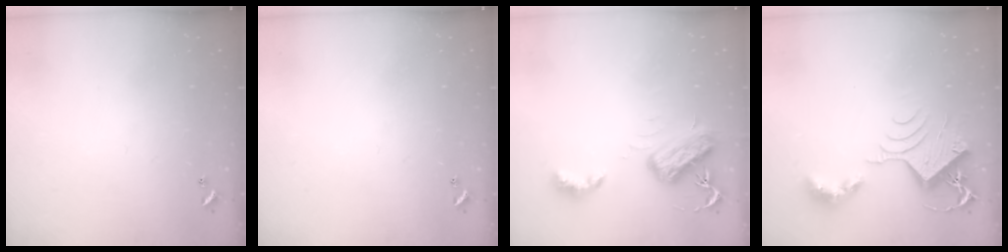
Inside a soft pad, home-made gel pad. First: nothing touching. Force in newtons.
{"total": 0.0}
{"total": 6.1, "press": 6.0, "slide": 0.5}
{"total": 9.4, "press": 9.4, "slide": 1.1}